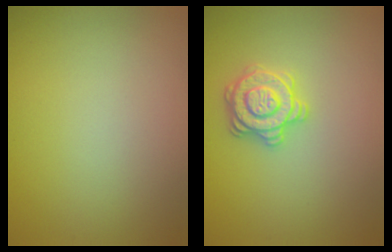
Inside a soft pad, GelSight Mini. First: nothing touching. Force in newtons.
{"total": 2.9, "press": 2.8, "slide": 0.4}